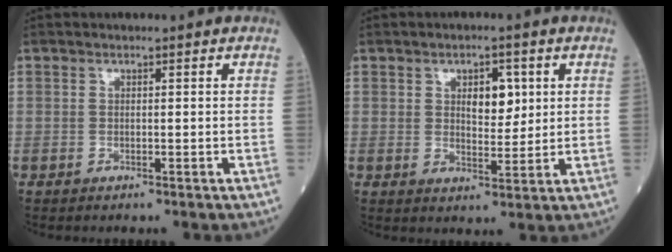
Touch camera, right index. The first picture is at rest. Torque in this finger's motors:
{"motor_torque": [0.86, 0.35, 0.36, 0.09]}